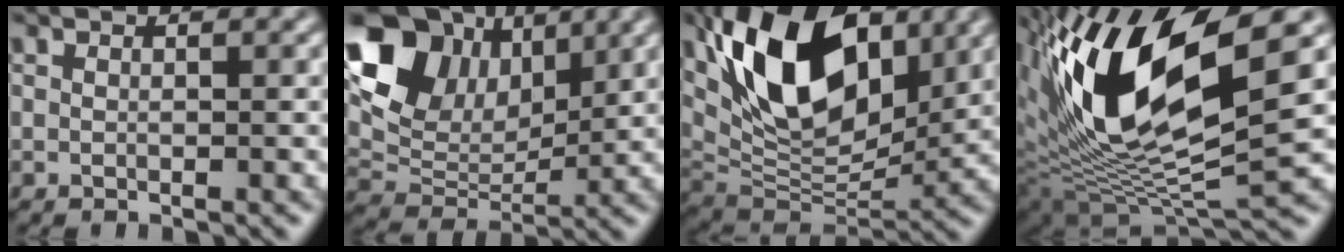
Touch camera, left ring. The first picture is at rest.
{"total": 10.6, "force": [4.6, 7.2, 6.2], "torque": [-0.135, 0.022, 0.087]}
{"total": 13.5, "force": [5.3, 7.3, 10.0], "torque": [-0.184, 0.021, 0.093]}
{"total": 13.1, "force": [3.7, 5.1, 11.4], "torque": [-0.231, 0.008, 0.067]}